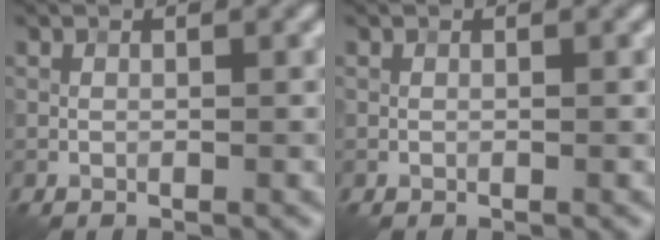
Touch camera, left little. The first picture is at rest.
{"total": 0.0}